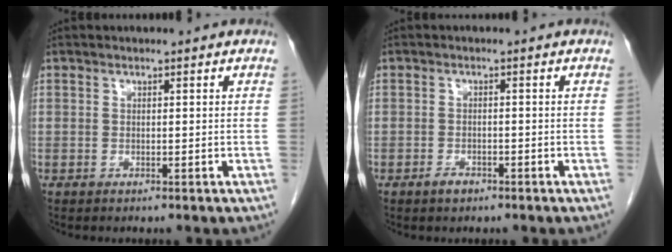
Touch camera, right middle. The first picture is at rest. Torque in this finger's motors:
{"motor_torque": [0.56, -0.23, 0.07, 0.03]}